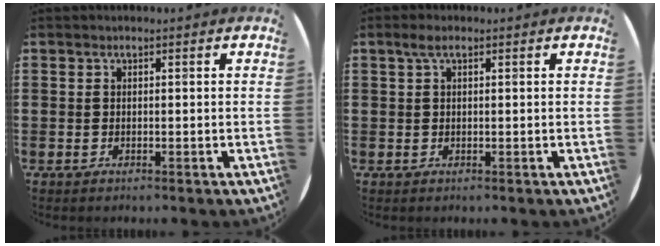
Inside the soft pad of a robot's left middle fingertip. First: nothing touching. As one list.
[{"total": 1.5, "force": [0.7, 0.5, 1.3], "torque": [-0.026, 0.005, 0.011]}]